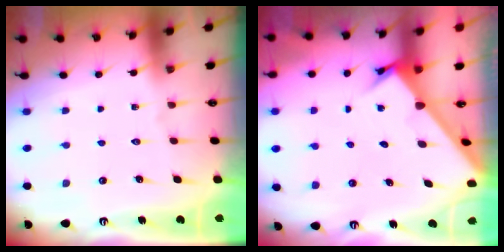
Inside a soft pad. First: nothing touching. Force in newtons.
{"total": 2.5, "press": 2.5, "slide": 0.2}